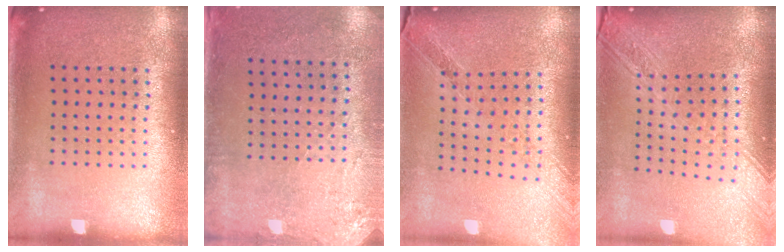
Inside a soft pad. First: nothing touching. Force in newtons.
{"total": 2.8, "press": 2.3, "slide": 1.6}
{"total": 1.1, "press": 1.1, "slide": 0.1}
{"total": 2.7, "press": 2.2, "slide": 1.5}